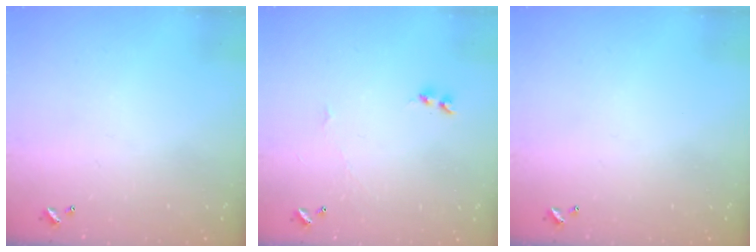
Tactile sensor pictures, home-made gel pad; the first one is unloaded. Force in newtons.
{"total": 1.9, "press": 1.8, "slide": 0.5}
{"total": 0.0}